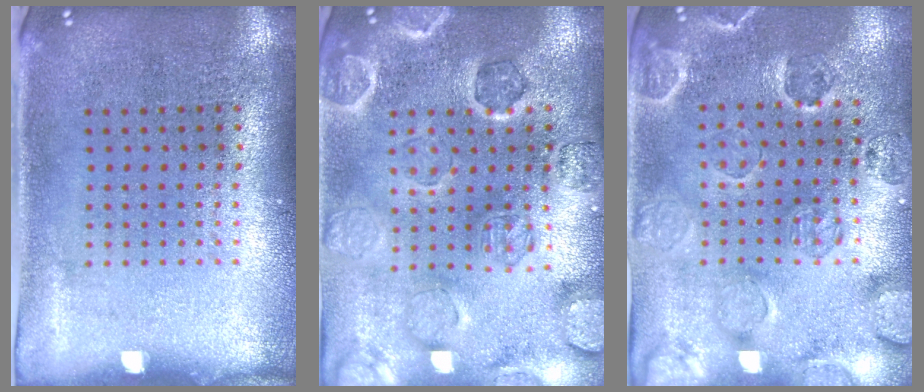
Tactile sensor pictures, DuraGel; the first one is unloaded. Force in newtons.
{"total": 1.7, "press": 1.7, "slide": 0.2}
{"total": 2.5, "press": 2.2, "slide": 1.1}